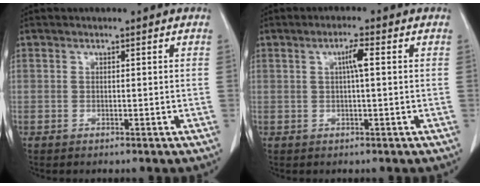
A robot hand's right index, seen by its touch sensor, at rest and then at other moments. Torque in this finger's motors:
{"motor_torque": [0.20, -0.05, 0.14, 0.03]}